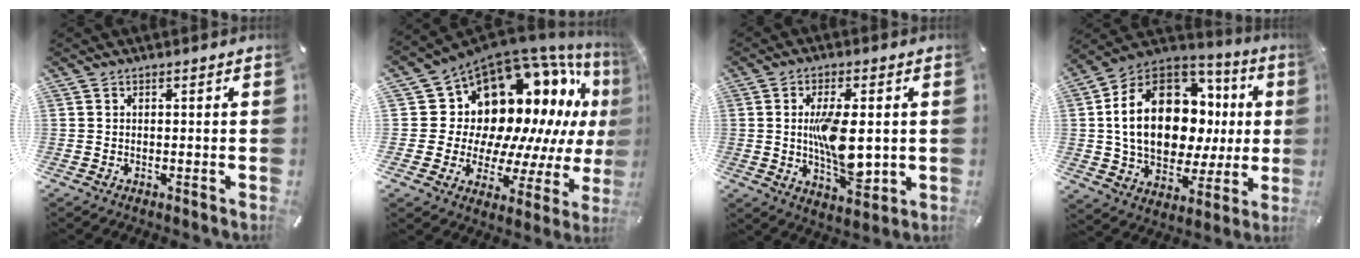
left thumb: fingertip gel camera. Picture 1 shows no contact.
{"total": 16.5, "force": [8.6, 11.6, 8.0], "torque": [-0.102, -0.122, 0.171]}
{"total": 12.0, "force": [0.5, 5.5, 10.6], "torque": [-0.195, -0.017, 0.008]}
{"total": 23.5, "force": [3.9, 15.8, 17.0], "torque": [-0.317, -0.019, 0.071]}